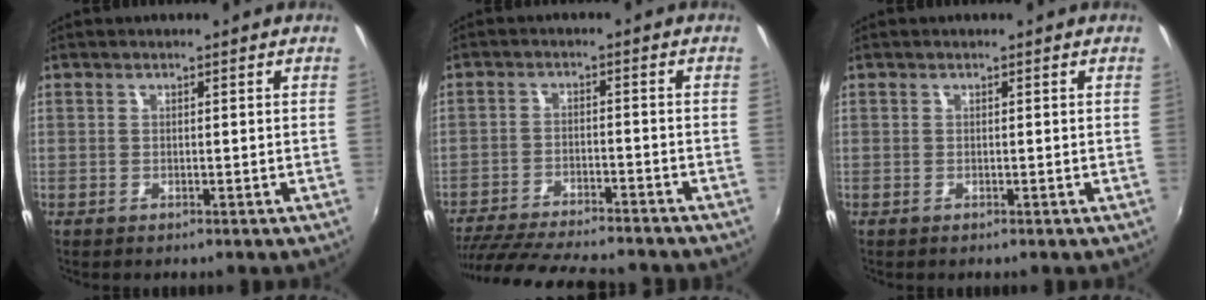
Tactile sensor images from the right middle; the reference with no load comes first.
{"total": 18.3, "force": [-16.0, 3.2, 8.2], "torque": [-0.164, -0.026, -0.245]}
{"total": 0.0}